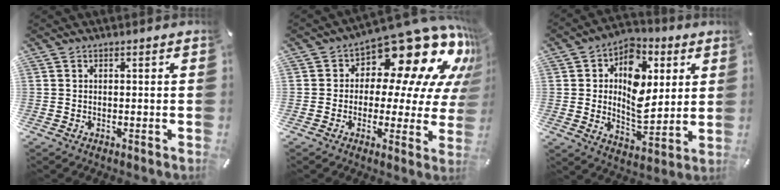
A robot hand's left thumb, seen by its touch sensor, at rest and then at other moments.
{"total": 17.7, "force": [10.6, 8.3, 11.5], "torque": [-0.169, -0.091, 0.177]}
{"total": 13.5, "force": [2.6, 10.1, 8.6], "torque": [-0.118, -0.002, 0.052]}